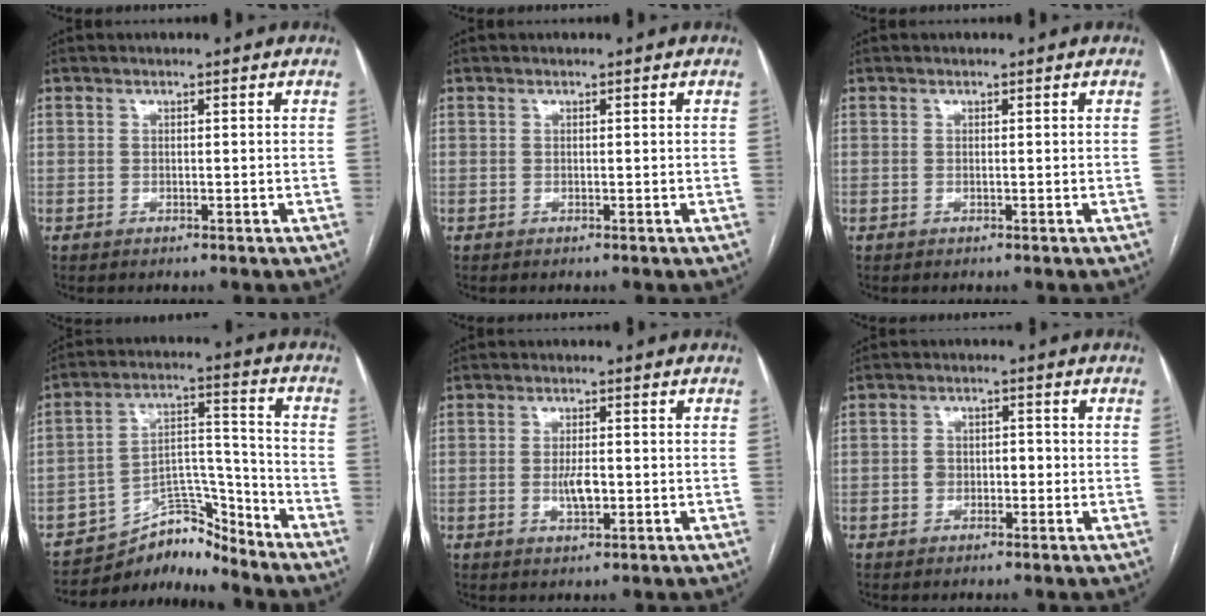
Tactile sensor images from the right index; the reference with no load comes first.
{"total": 0.0}
{"total": 0.0}
{"total": 9.0, "force": [-8.7, 2.2, 0.8], "torque": [-0.002, 0.056, -0.152]}
{"total": 3.4, "force": [-0.6, 1.1, 3.1], "torque": [-0.062, -0.001, -0.009]}
{"total": 3.1, "force": [-0.7, 2.3, 1.9], "torque": [-0.030, 0.020, -0.012]}